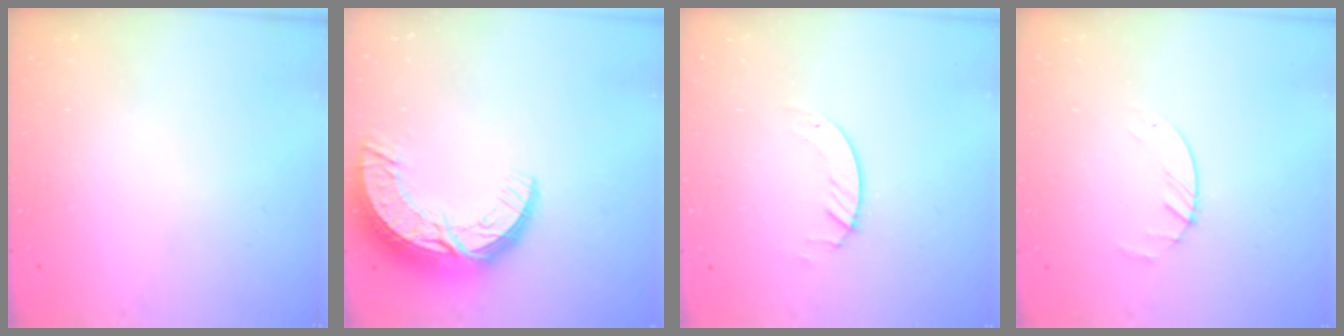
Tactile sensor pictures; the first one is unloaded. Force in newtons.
{"total": 15.2, "press": 15.2, "slide": 1.0}
{"total": 1.2, "press": 1.1, "slide": 0.2}
{"total": 2.2, "press": 2.2, "slide": 0.3}